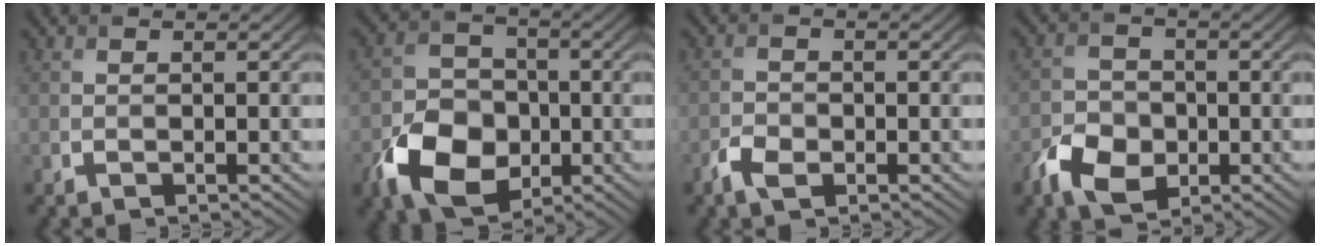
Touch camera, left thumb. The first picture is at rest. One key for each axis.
{"total": 9.8, "fx": -3.7, "fy": 7.2, "fz": 5.5, "tx": -0.109, "ty": -0.015, "tz": -0.080}
{"total": 2.7, "fx": -1.5, "fy": 1.6, "fz": 1.5, "tx": -0.033, "ty": -0.001, "tz": -0.034}
{"total": 5.8, "fx": -2.7, "fy": 4.2, "fz": 3.0, "tx": -0.060, "ty": -0.005, "tz": -0.060}